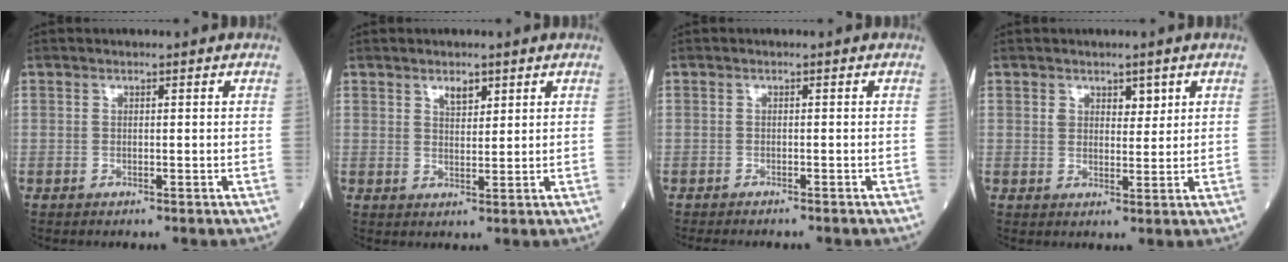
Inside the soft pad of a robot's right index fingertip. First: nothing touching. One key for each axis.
{"total": 2.5, "fx": 1.7, "fy": 1.0, "fz": 1.6, "tx": -0.026, "ty": -0.002, "tz": 0.031}
{"total": 5.5, "fx": -4.9, "fy": 0.6, "fz": 2.4, "tx": -0.024, "ty": -0.008, "tz": -0.066}
{"total": 2.8, "fx": 1.5, "fy": 1.7, "fz": 1.6, "tx": -0.017, "ty": 0.001, "tz": 0.024}